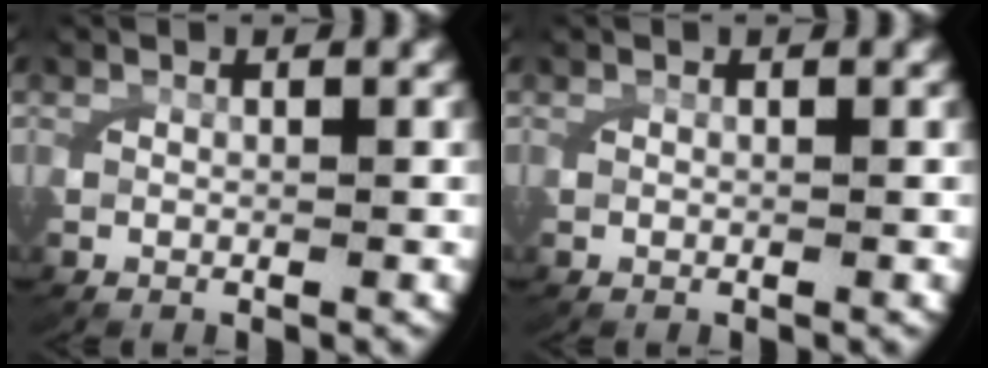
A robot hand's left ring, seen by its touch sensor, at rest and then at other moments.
{"total": 0.0}